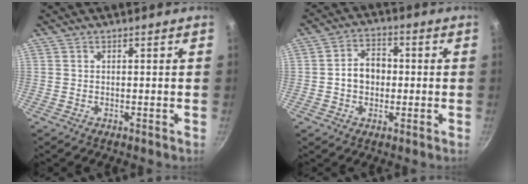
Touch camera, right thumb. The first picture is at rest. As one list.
[{"total": 7.0, "force": [-0.3, 5.4, 4.4], "torque": [-0.044, 0.019, -0.013]}]